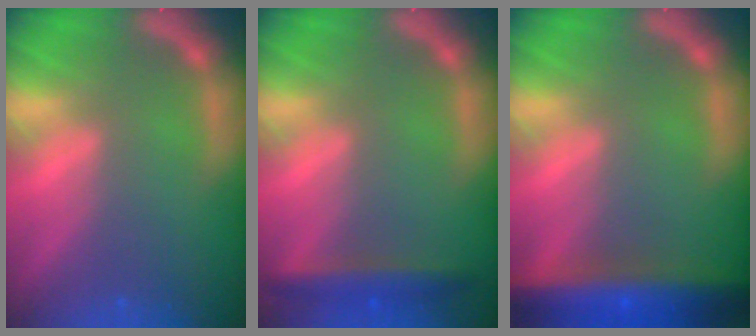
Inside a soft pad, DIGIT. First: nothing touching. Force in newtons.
{"total": 3.5}
{"total": 10.0}